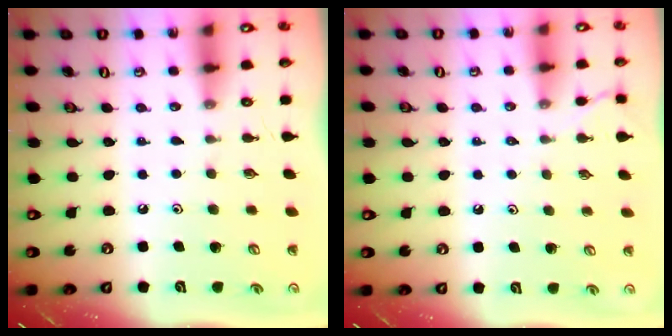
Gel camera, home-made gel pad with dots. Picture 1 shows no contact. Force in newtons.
{"total": 2.4, "press": 2.4, "slide": 0.5}